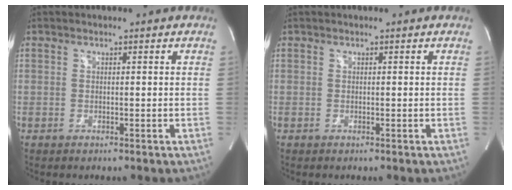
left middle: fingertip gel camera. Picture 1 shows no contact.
{"total": 0.0}